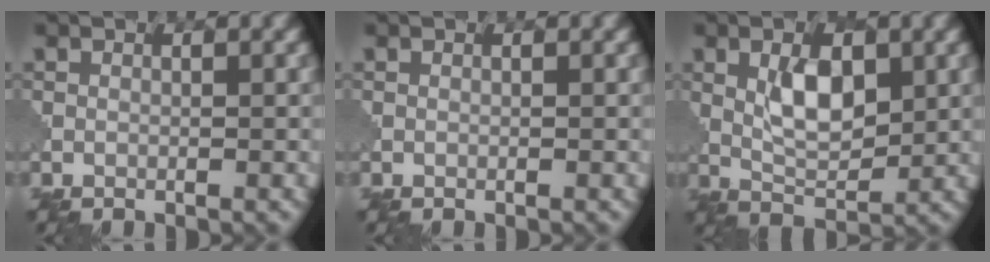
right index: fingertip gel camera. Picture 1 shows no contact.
{"total": 0.0}
{"total": 4.5, "force": [1.3, 2.3, 3.6], "torque": [-0.070, -0.002, 0.027]}